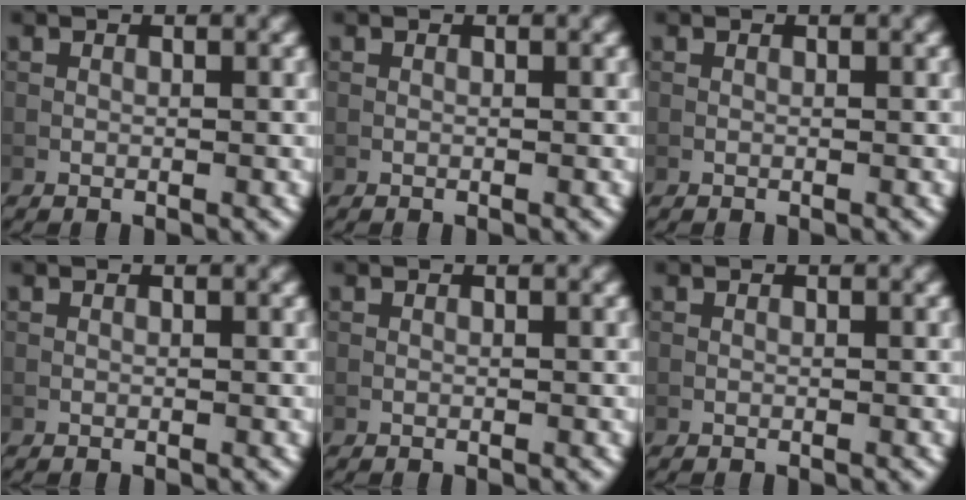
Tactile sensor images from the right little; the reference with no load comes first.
{"total": 0.0}
{"total": 0.0}
{"total": 0.0}
{"total": 0.0}
{"total": 0.0}